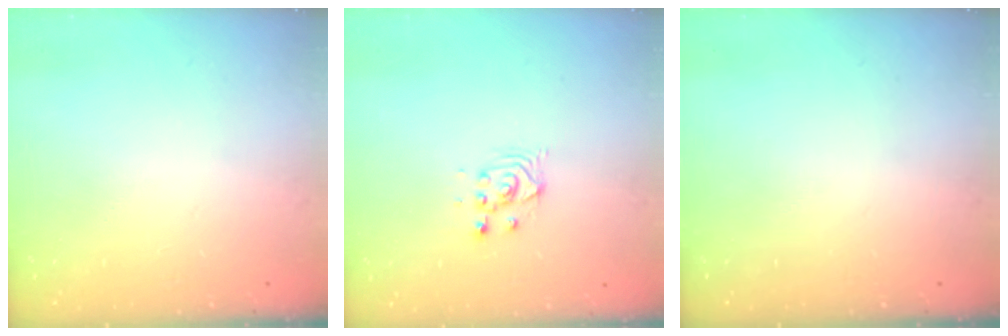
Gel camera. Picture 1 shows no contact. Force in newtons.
{"total": 2.9, "press": 2.9, "slide": 0.1}
{"total": 0.0}